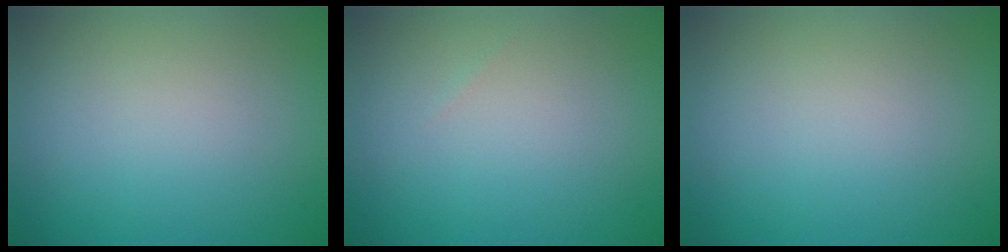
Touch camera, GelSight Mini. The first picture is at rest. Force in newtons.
{"total": 0.0}
{"total": 0.0}